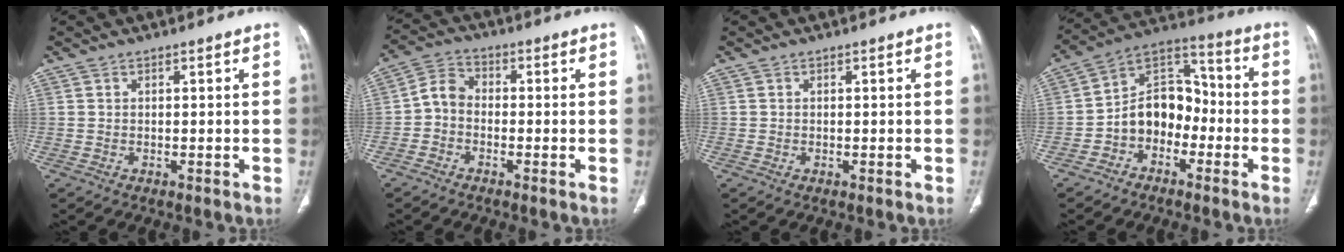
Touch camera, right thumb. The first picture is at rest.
{"total": 4.7, "force": [-1.4, 3.7, 2.6], "torque": [-0.037, 0.022, -0.042]}
{"total": 0.0}
{"total": 11.5, "force": [-3.5, 8.7, 6.7], "torque": [-0.079, 0.058, -0.074]}